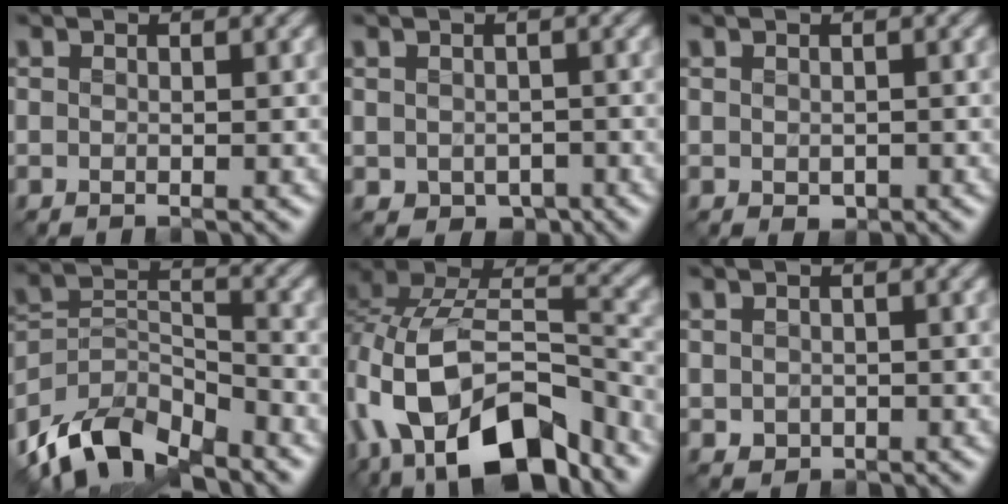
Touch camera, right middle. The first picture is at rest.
{"total": 2.0, "force": [-0.8, 1.6, 0.9], "torque": [-0.019, -0.010, -0.011]}
{"total": 0.7, "force": [-0.2, 0.5, 0.4], "torque": [-0.007, -0.003, 0.000]}
{"total": 8.9, "force": [-7.1, 3.6, 4.0], "torque": [-0.072, -0.007, -0.142]}
{"total": 14.1, "force": [-8.0, 6.8, 9.5], "torque": [-0.180, 0.014, -0.148]}
{"total": 1.1, "force": [-0.2, 1.0, 0.3], "torque": [-0.007, -0.004, -0.003]}